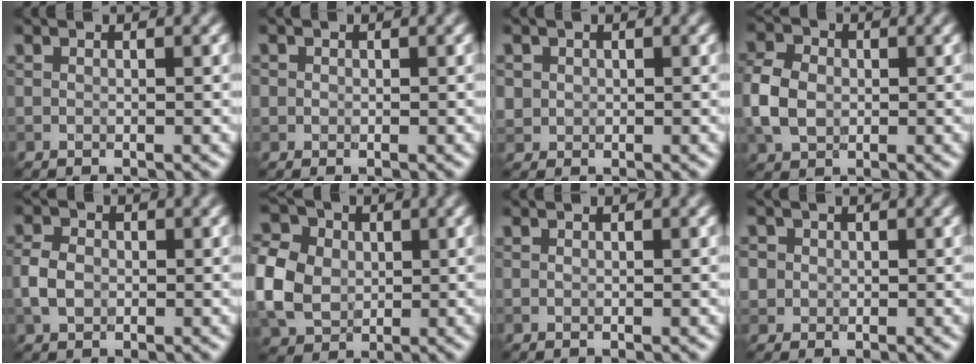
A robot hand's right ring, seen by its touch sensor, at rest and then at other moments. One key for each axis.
{"total": 0.8, "fx": 0.1, "fy": 0.8, "fz": 0.1, "tx": 0.006, "ty": -0.002, "tz": -0.002}
{"total": 1.4, "fx": 0.2, "fy": 1.3, "fz": 0.2, "tx": 0.005, "ty": -0.005, "tz": 0.009}
{"total": 5.1, "fx": -0.5, "fy": 3.9, "fz": 3.2, "tx": -0.076, "ty": 0.005, "tz": -0.019}
{"total": 2.7, "fx": -0.5, "fy": 2.1, "fz": 1.7, "tx": -0.036, "ty": 0.001, "tz": -0.016}
{"total": 7.3, "fx": 0.0, "fy": 6.1, "fz": 4.0, "tx": -0.109, "ty": 0.009, "tz": -0.006}
{"total": 0.0}
{"total": 3.0, "fx": 0.9, "fy": 2.7, "fz": 1.0, "tx": -0.010, "ty": 0.013, "tz": 0.006}